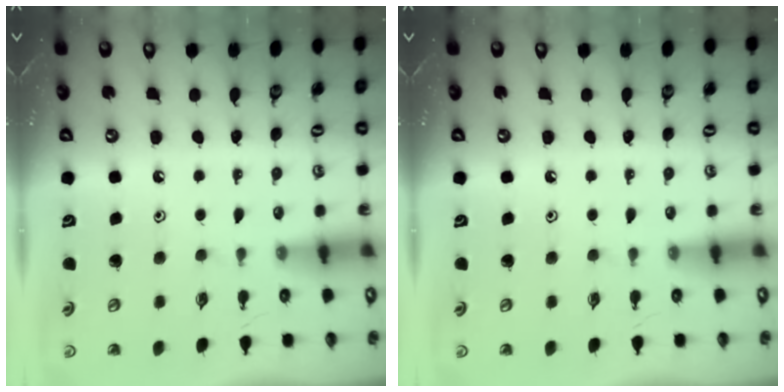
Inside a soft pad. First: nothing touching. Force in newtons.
{"total": 0.0}